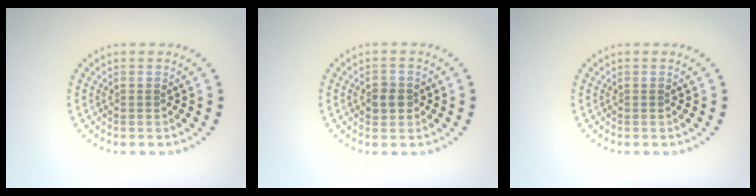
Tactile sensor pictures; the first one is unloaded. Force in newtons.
{"total": 1.8, "press": 1.7, "slide": 0.5}
{"total": 0.0}